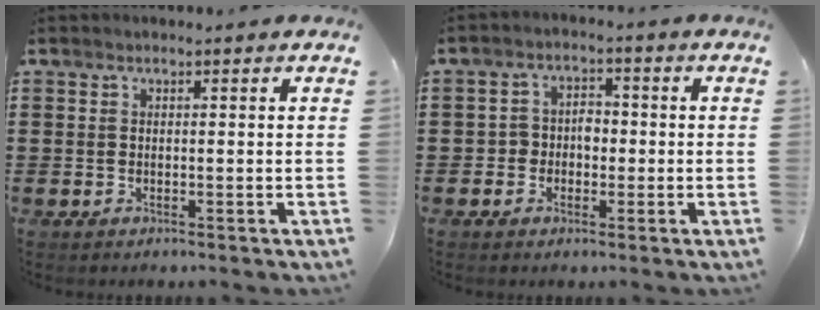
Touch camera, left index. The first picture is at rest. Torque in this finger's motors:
{"motor_torque": [0.14, 0.13, 0.09, 0.01]}